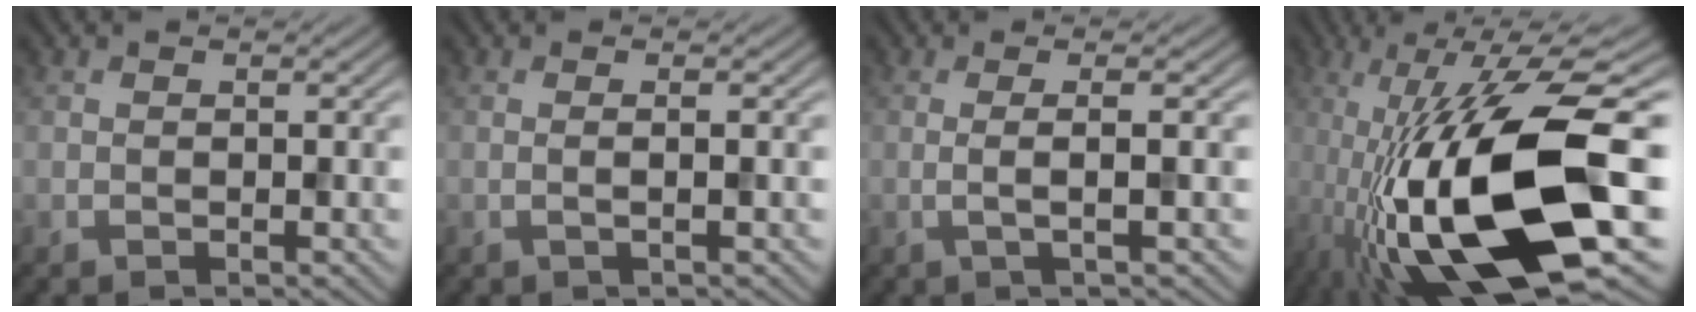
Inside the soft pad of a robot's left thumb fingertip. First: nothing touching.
{"total": 1.3, "force": [0.1, 0.3, 1.2], "torque": [-0.018, 0.004, -0.006]}
{"total": 2.6, "force": [0.1, 0.5, 2.6], "torque": [-0.040, 0.005, -0.008]}
{"total": 17.9, "force": [-6.2, 5.7, 15.8], "torque": [-0.293, -0.002, -0.104]}